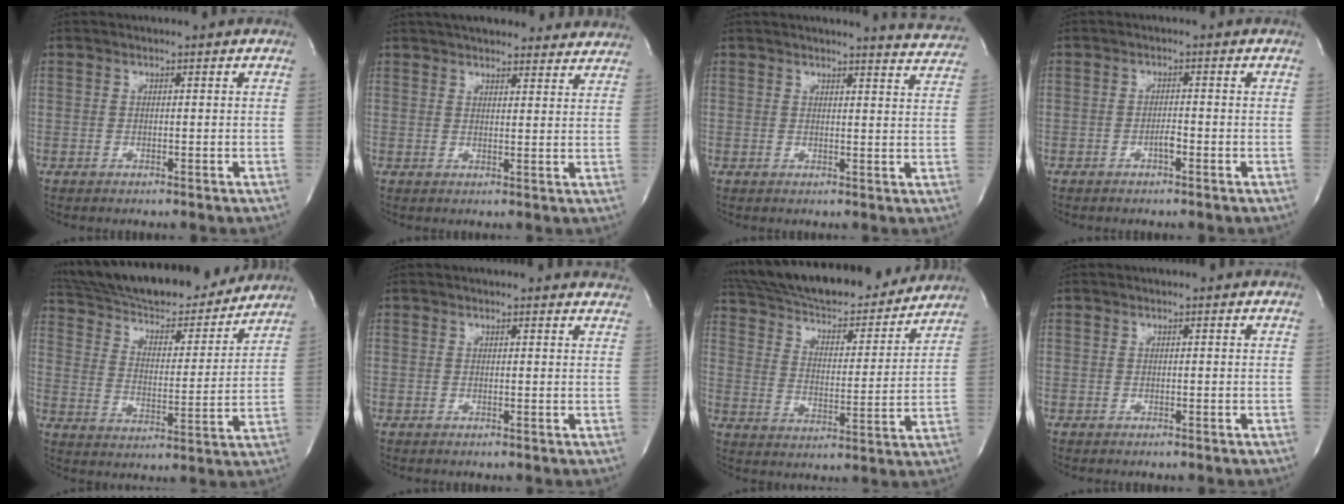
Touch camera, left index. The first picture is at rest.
{"total": 18.9, "force": [16.9, 4.7, 6.9], "torque": [-0.098, 0.022, 0.212]}
{"total": 7.1, "force": [7.0, -0.1, 0.7], "torque": [-0.010, -0.040, 0.060]}
{"total": 1.5, "force": [-1.0, 0.2, 1.1], "torque": [-0.024, -0.001, -0.016]}
{"total": 24.2, "force": [21.9, 5.0, 9.0], "torque": [-0.159, -0.004, 0.321]}
{"total": 5.6, "force": [5.4, 0.9, 1.0], "torque": [-0.005, -0.002, 0.035]}
{"total": 25.0, "force": [22.5, 5.4, 9.6], "torque": [-0.173, 0.001, 0.324]}
{"total": 0.0}